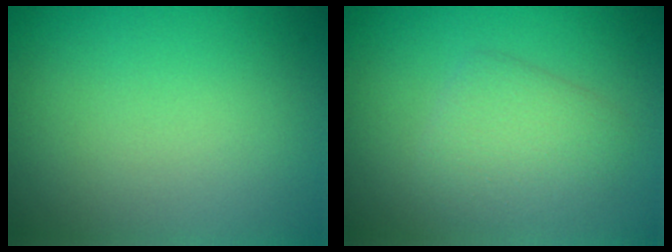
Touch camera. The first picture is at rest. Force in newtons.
{"total": 3.0, "press": 3.0, "slide": 0.0}